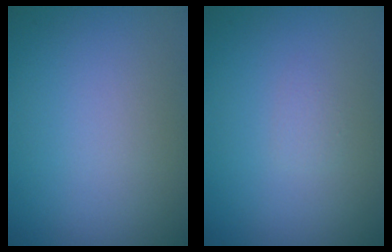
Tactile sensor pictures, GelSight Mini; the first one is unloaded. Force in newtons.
{"total": 0.5, "press": 0.5, "slide": 0.1}